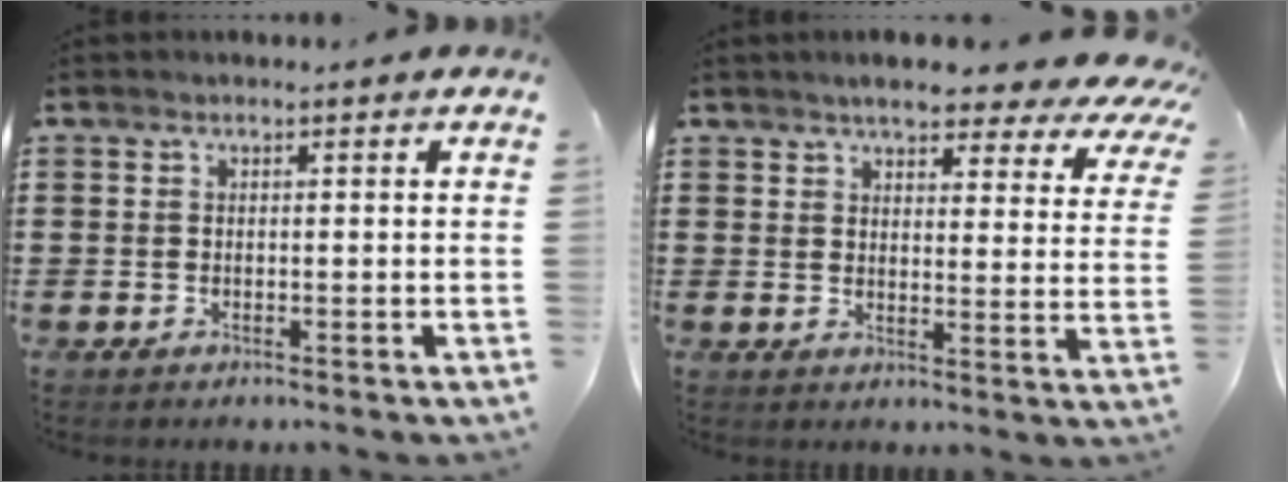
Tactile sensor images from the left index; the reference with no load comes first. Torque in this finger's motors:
{"motor_torque": [2.14, 0.00, 0.46, 0.00]}